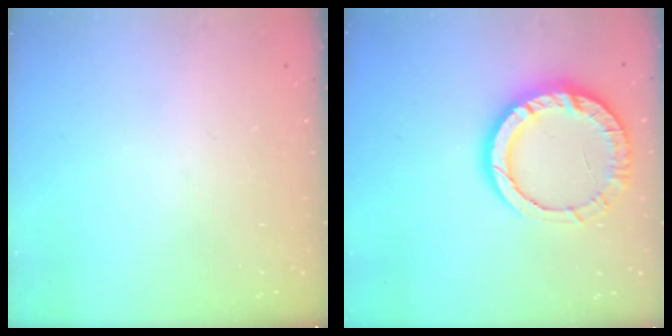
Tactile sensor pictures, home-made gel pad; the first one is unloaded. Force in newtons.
{"total": 14.5, "press": 14.3, "slide": 2.2}